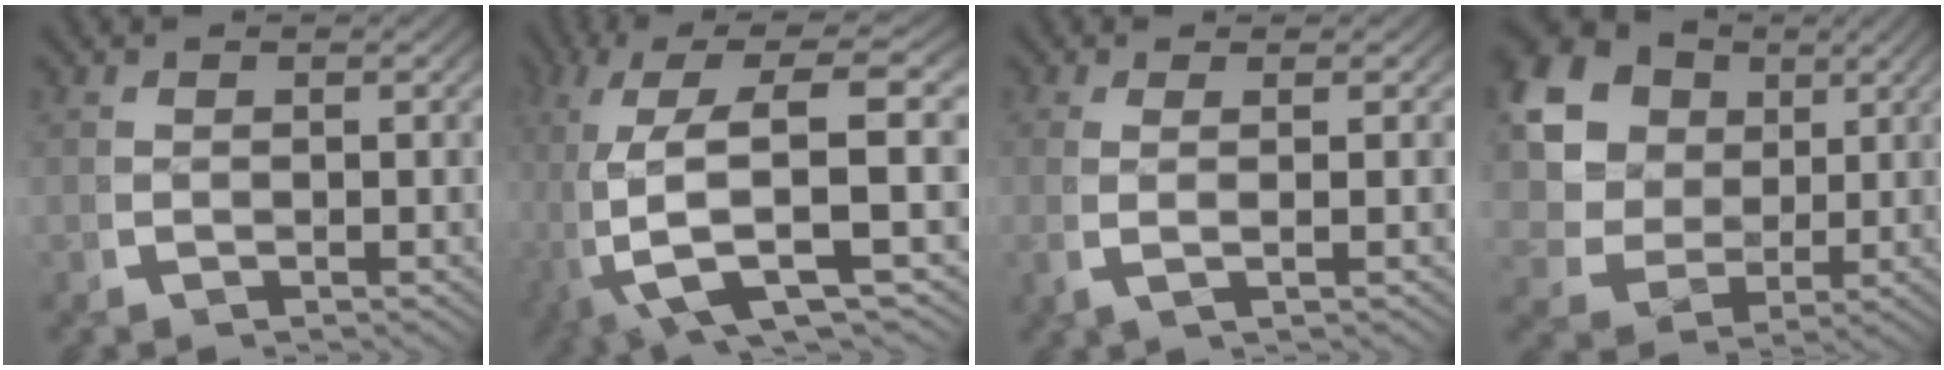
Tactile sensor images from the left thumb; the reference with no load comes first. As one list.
[{"total": 13.5, "force": [-1.2, 7.2, 11.3], "torque": [-0.243, -0.039, -0.005]}, {"total": 2.3, "force": [0.1, -0.5, 2.2], "torque": [-0.052, 0.000, 0.002]}, {"total": 14.0, "force": [2.9, 11.7, 7.1], "torque": [-0.181, -0.026, 0.037]}]